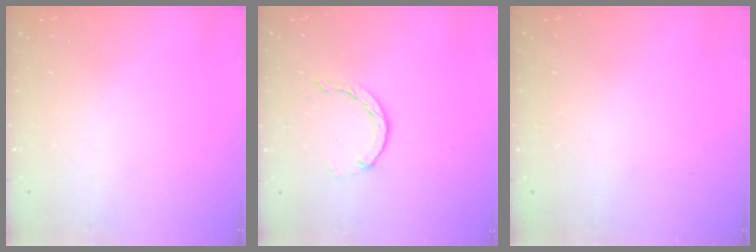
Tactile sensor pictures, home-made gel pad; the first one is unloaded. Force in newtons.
{"total": 2.9, "press": 2.9, "slide": 0.4}
{"total": 2.5, "press": 2.5, "slide": 0.2}